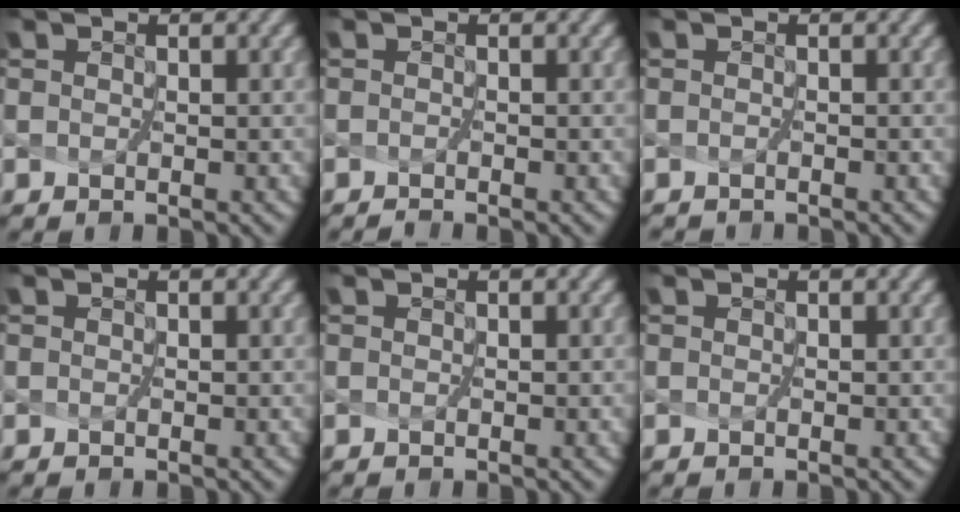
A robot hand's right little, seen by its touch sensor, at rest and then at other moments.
{"total": 0.8, "force": [-0.7, -0.4, -0.2], "torque": [-0.003, -0.004, -0.013]}
{"total": 0.9, "force": [-0.7, -0.3, -0.4], "torque": [0.003, -0.004, -0.010]}
{"total": 0.0}
{"total": 0.0}
{"total": 0.0}